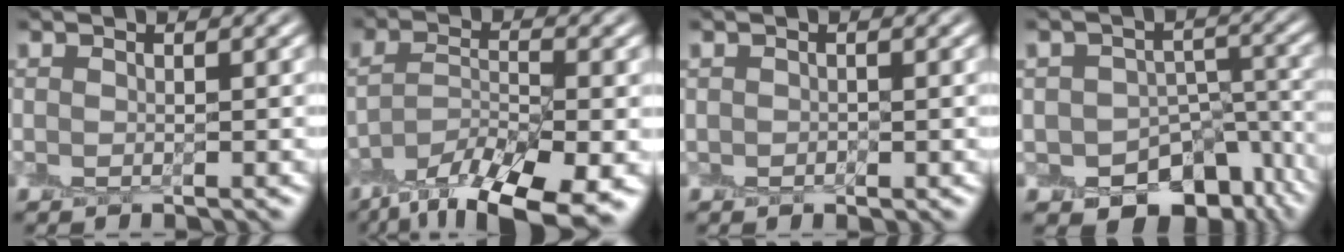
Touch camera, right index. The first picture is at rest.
{"total": 9.6, "force": [-6.8, 2.6, 6.3], "torque": [-0.119, -0.012, -0.118]}
{"total": 0.5, "force": [-0.1, 0.4, -0.3], "torque": [0.008, 0.003, -0.002]}
{"total": 9.0, "force": [-5.0, 6.5, 3.7], "torque": [-0.037, -0.006, -0.068]}